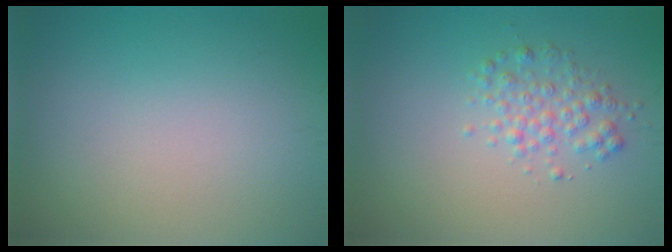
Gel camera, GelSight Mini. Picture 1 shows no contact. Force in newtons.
{"total": 2.2, "press": 2.2, "slide": 0.0}